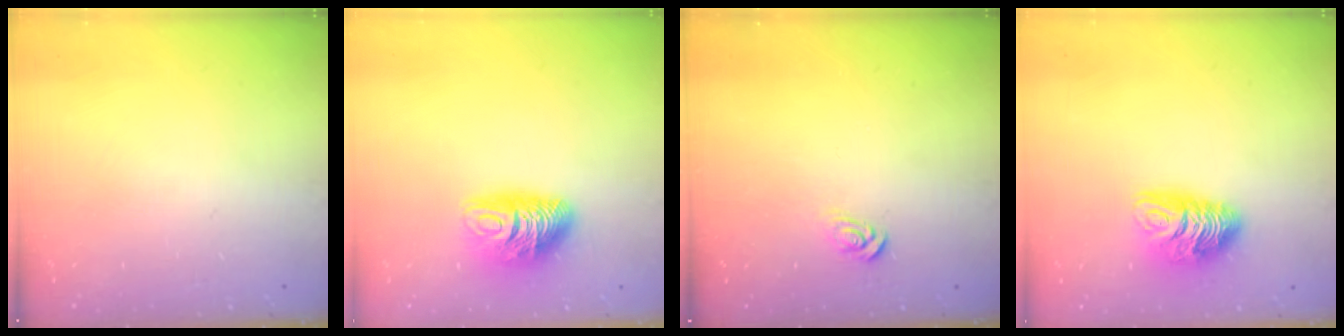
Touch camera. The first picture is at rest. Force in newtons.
{"total": 10.3, "press": 10.3, "slide": 0.8}
{"total": 3.7, "press": 3.7, "slide": 0.2}
{"total": 9.4, "press": 9.4, "slide": 0.5}